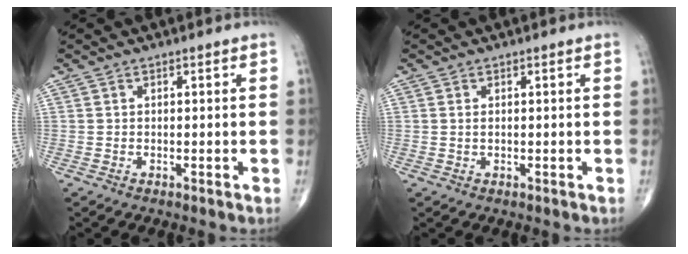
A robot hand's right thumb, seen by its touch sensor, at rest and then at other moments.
{"total": 0.8, "force": [0.2, 0.4, 0.6], "torque": [-0.016, 0.002, 0.006]}